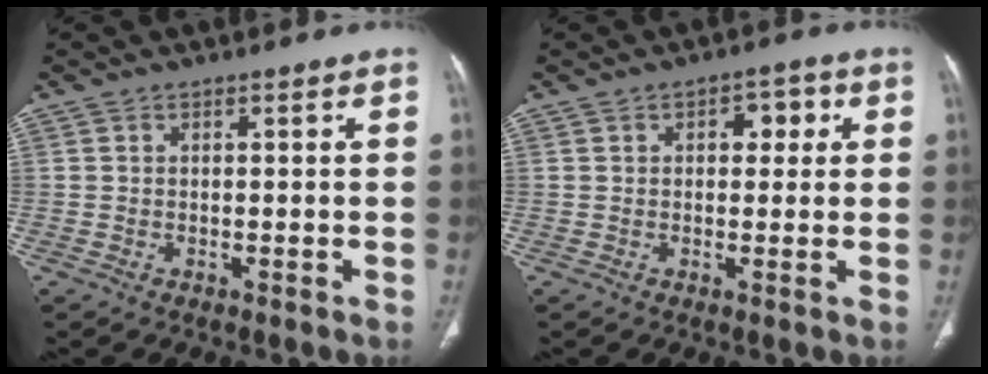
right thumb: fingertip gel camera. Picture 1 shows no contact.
{"total": 4.4, "force": [1.1, 2.8, 3.1], "torque": [-0.017, 0.005, 0.010]}